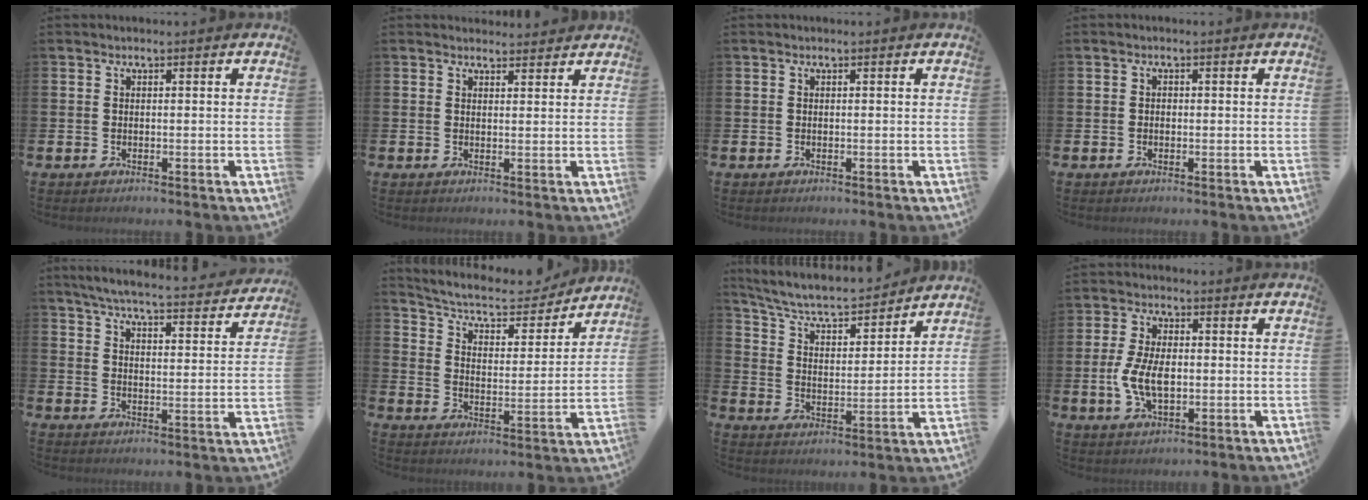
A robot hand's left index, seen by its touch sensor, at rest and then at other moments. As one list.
[{"total": 2.0, "force": [1.9, 0.5, -0.1], "torque": [0.009, -0.010, 0.033]}, {"total": 0.0}, {"total": 1.0, "force": [-0.2, 0.9, 0.5], "torque": [-0.005, 0.004, -0.007]}, {"total": 6.0, "force": [5.6, 0.4, 1.9], "torque": [-0.054, -0.039, 0.094]}, {"total": 7.0, "force": [6.4, 1.9, 2.1], "torque": [-0.069, -0.047, 0.107]}, {"total": 6.7, "force": [6.2, 1.4, 2.2], "torque": [-0.076, -0.048, 0.103]}, {"total": 6.5, "force": [-0.5, 3.5, 5.5], "torque": [-0.114, 0.001, -0.015]}]